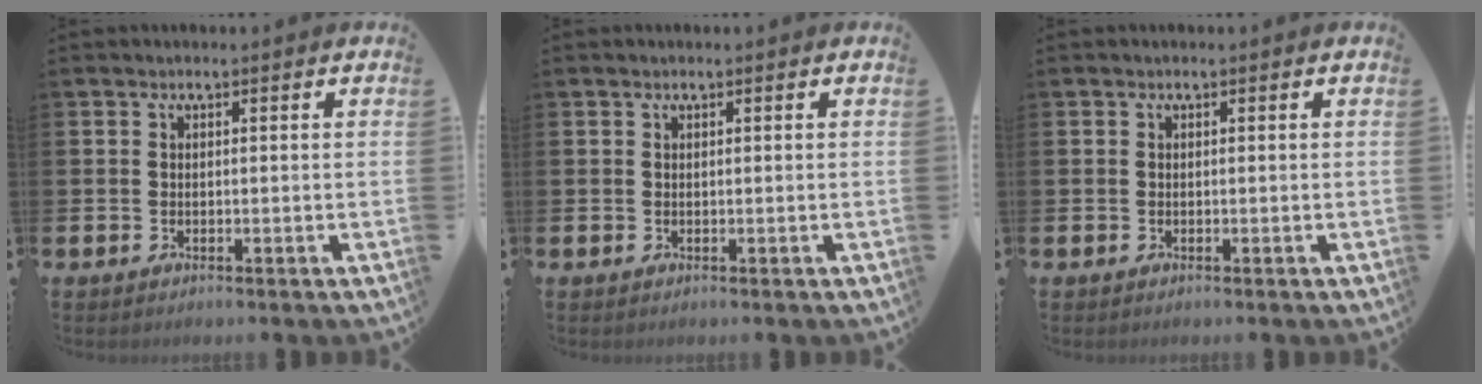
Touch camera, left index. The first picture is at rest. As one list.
[{"total": 0.0}, {"total": 0.0}]